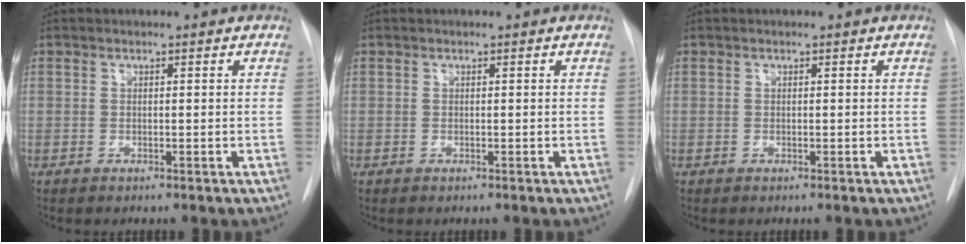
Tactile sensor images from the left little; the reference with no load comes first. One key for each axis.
{"total": 0.0}
{"total": 0.0}